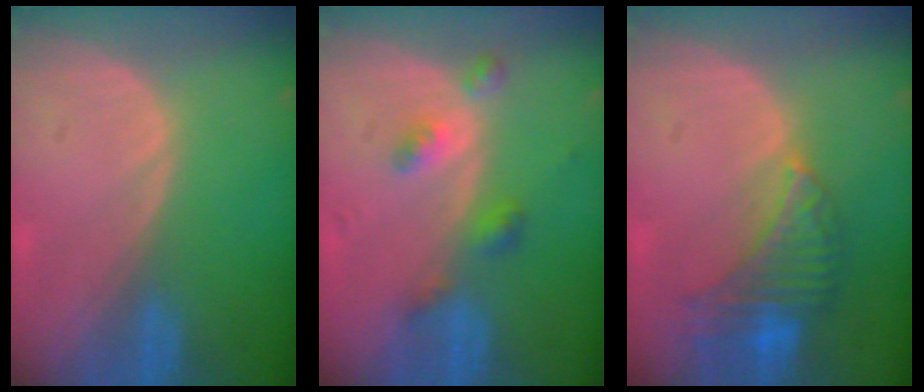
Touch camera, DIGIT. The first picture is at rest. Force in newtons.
{"total": 4.5, "press": 4.1, "slide": 1.8}
{"total": 8.1, "press": 7.0, "slide": 4.0}